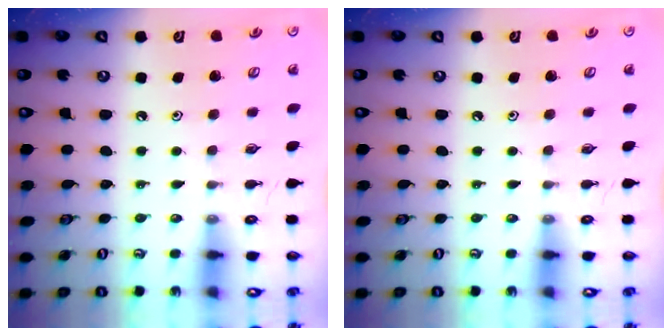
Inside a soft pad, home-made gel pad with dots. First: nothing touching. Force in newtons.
{"total": 0.0}